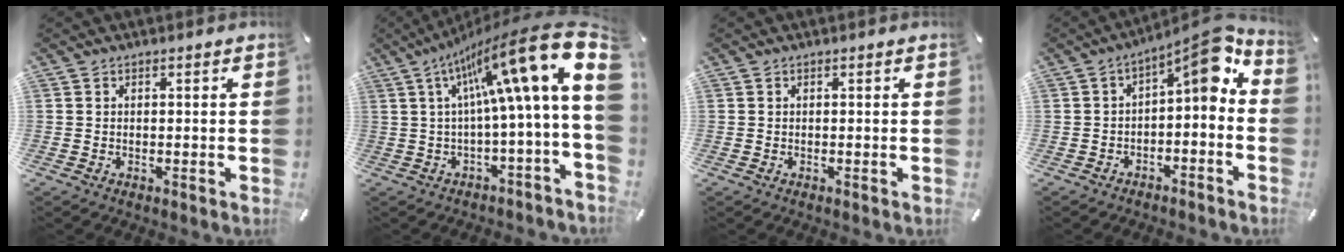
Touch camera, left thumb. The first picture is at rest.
{"total": 23.3, "force": [9.4, 3.9, 21.0], "torque": [-0.342, -0.074, 0.153]}
{"total": 0.0}
{"total": 9.0, "force": [2.8, 3.6, 7.8], "torque": [-0.102, -0.032, 0.039]}